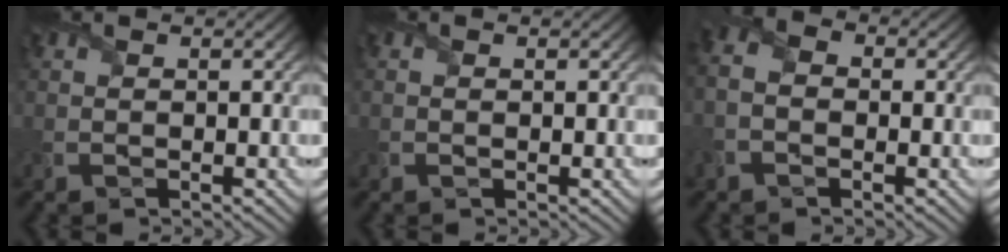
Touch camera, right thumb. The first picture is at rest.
{"total": 0.0}
{"total": 3.7, "force": [-1.0, 2.7, 2.3], "torque": [-0.055, 0.003, -0.020]}